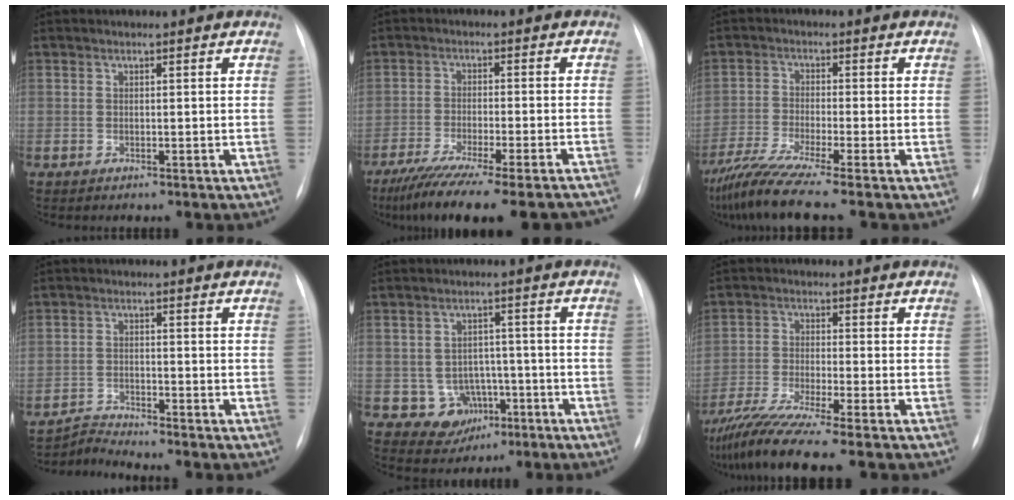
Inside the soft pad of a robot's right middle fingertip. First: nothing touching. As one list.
[{"total": 20.9, "force": [-18.2, 1.5, 10.2], "torque": [-0.116, -0.041, -0.254]}, {"total": 9.3, "force": [-7.2, -1.4, 5.7], "torque": [-0.107, -0.034, -0.127]}, {"total": 3.3, "force": [-2.8, -1.2, -1.1], "torque": [0.019, -0.014, -0.052]}, {"total": 5.6, "force": [-2.0, 5.1, 1.3], "torque": [-0.011, 0.013, -0.017]}, {"total": 10.0, "force": [-7.8, -1.2, 6.2], "torque": [-0.111, -0.036, -0.135]}]